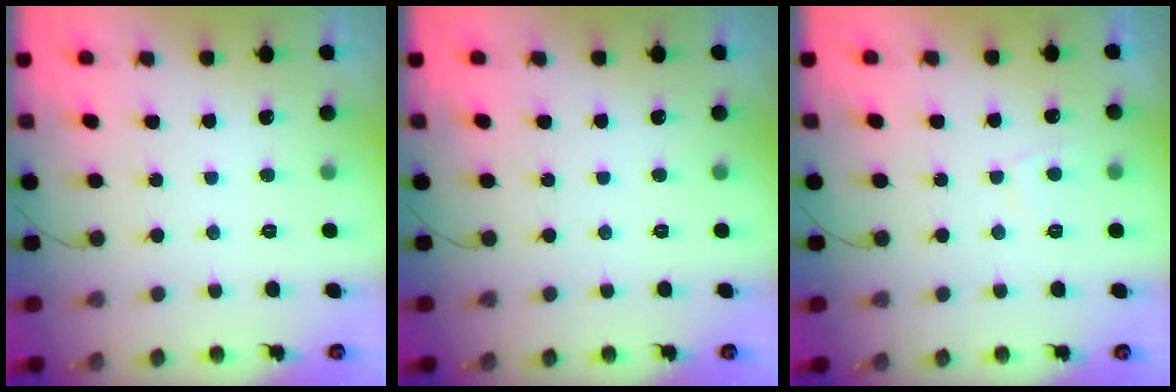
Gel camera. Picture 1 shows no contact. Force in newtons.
{"total": 0.0}
{"total": 1.6, "press": 1.5, "slide": 0.6}